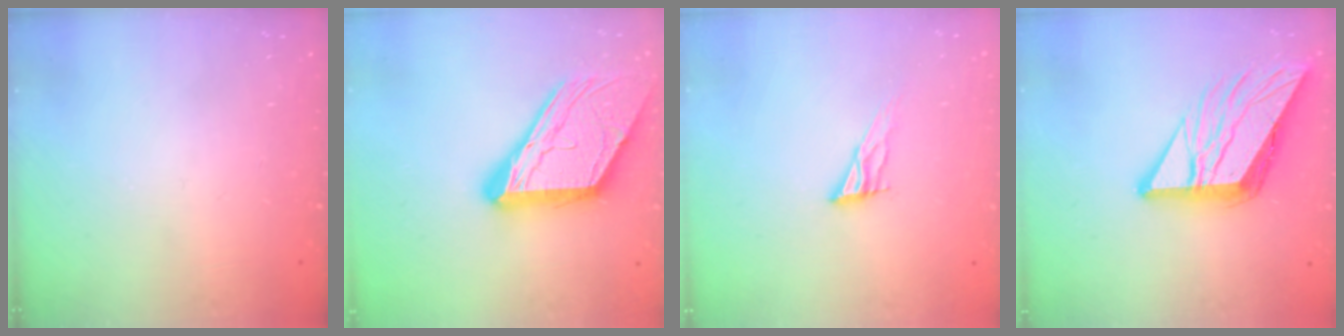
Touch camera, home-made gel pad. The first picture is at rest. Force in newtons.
{"total": 18.5, "press": 18.4, "slide": 1.9}
{"total": 7.5, "press": 7.5, "slide": 0.3}
{"total": 15.9, "press": 15.9, "slide": 1.6}